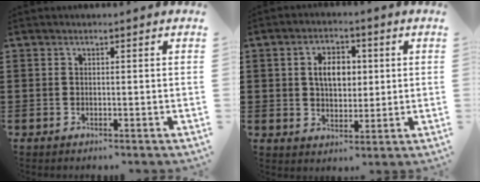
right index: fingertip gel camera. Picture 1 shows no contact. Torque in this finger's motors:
{"motor_torque": [0.30, -0.11, 0.45, 0.13]}